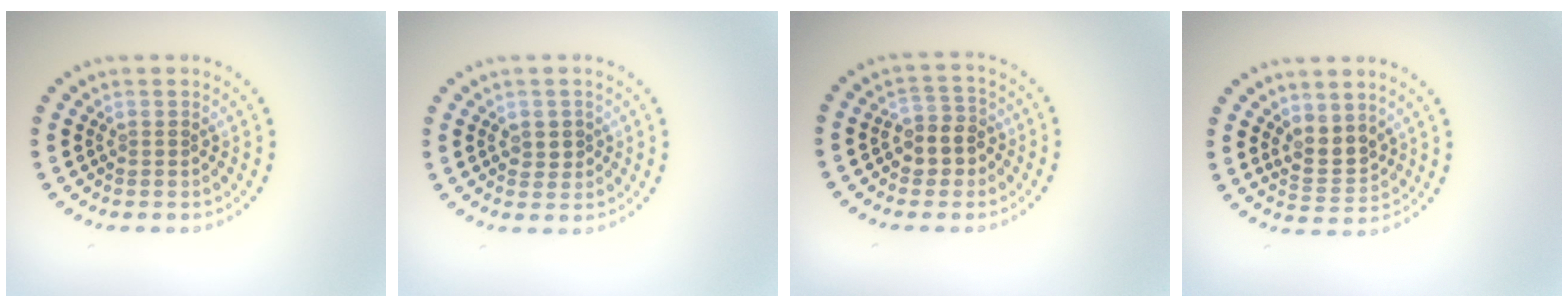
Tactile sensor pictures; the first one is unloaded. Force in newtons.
{"total": 1.3, "press": 1.3, "slide": 0.3}
{"total": 3.0, "press": 2.7, "slide": 1.2}
{"total": 2.9, "press": 2.7, "slide": 1.2}